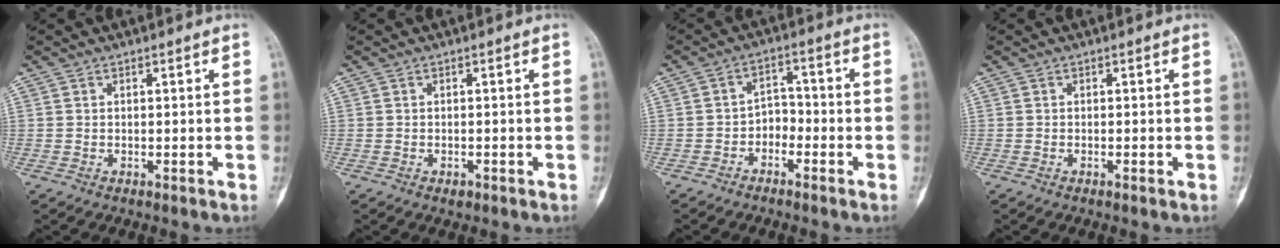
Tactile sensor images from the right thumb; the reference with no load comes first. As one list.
[{"total": 1.1, "force": [-0.6, 0.7, 0.6], "torque": [-0.007, 0.002, -0.007]}, {"total": 4.2, "force": [-2.4, 2.9, 1.9], "torque": [-0.011, 0.033, -0.048]}, {"total": 0.6, "force": [-0.2, 0.1, 0.5], "torque": [-0.009, -0.001, -0.004]}]